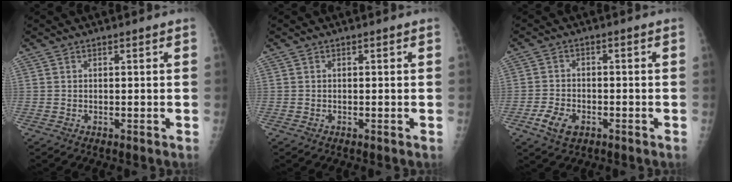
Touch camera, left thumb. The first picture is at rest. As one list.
[{"total": 0.0}, {"total": 5.3, "force": [-2.6, 3.3, 3.1], "torque": [-0.057, 0.009, -0.046]}]